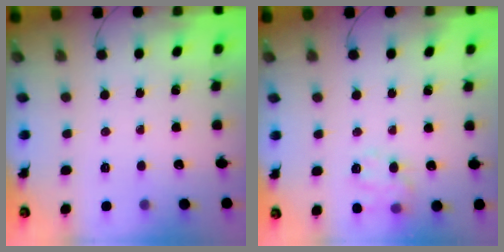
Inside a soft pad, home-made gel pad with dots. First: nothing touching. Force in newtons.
{"total": 11.6, "press": 11.5, "slide": 1.7}